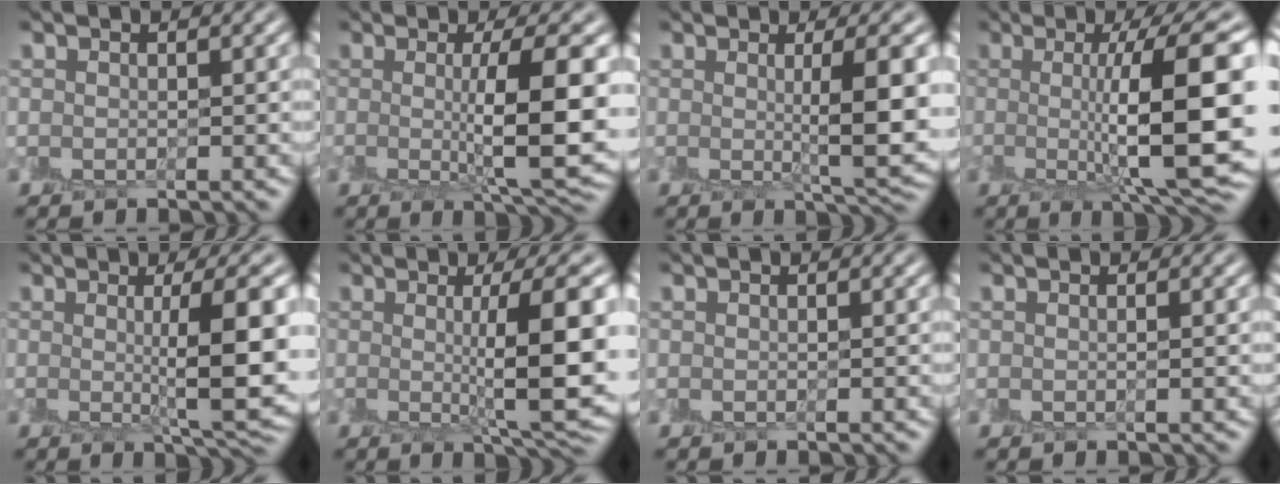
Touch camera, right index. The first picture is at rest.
{"total": 7.8, "force": [0.1, 1.7, 7.6], "torque": [-0.104, -0.008, 0.010]}
{"total": 6.3, "force": [0.5, 1.4, 6.1], "torque": [-0.073, -0.002, 0.012]}
{"total": 11.2, "force": [0.3, 2.7, 10.8], "torque": [-0.135, 0.004, 0.010]}
{"total": 7.6, "force": [0.4, 1.5, 7.4], "torque": [-0.095, -0.004, 0.013]}
{"total": 8.7, "force": [0.4, 1.7, 8.5], "torque": [-0.106, -0.003, 0.014]}
{"total": 0.0}
{"total": 0.7, "force": [0.0, 0.3, 0.7], "torque": [-0.006, 0.001, -0.002]}